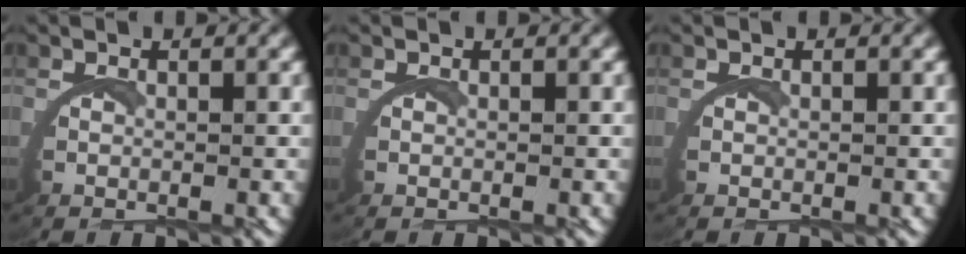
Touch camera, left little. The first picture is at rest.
{"total": 0.0}
{"total": 0.0}